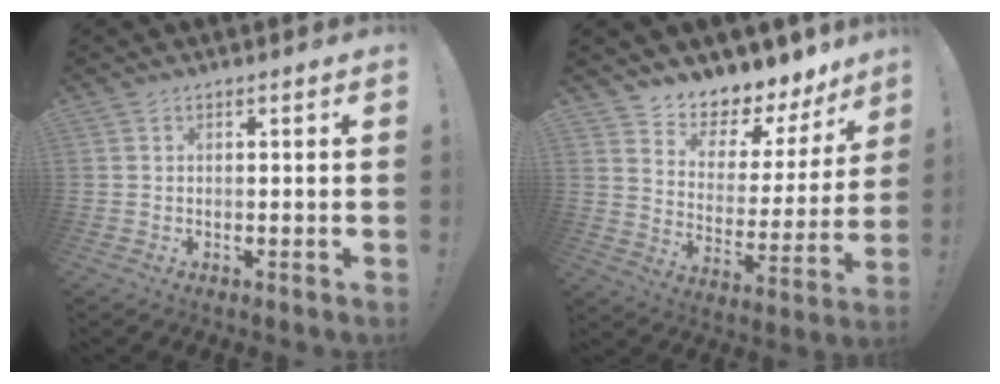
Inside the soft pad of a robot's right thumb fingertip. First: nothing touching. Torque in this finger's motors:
{"motor_torque": [-0.46, 2.34, -0.18, 0.70, -0.01]}